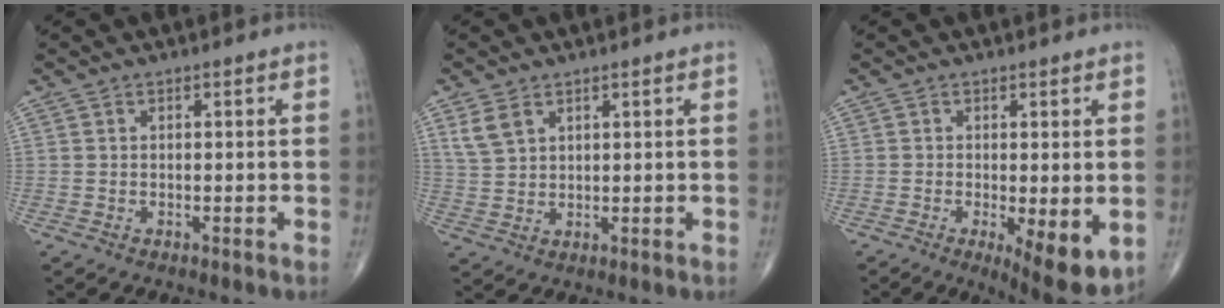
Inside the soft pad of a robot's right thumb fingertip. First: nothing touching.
{"total": 4.2, "force": [2.4, 2.6, 2.3], "torque": [-0.044, -0.006, 0.057]}
{"total": 8.7, "force": [-2.1, 2.7, 8.0], "torque": [-0.116, -0.024, -0.027]}